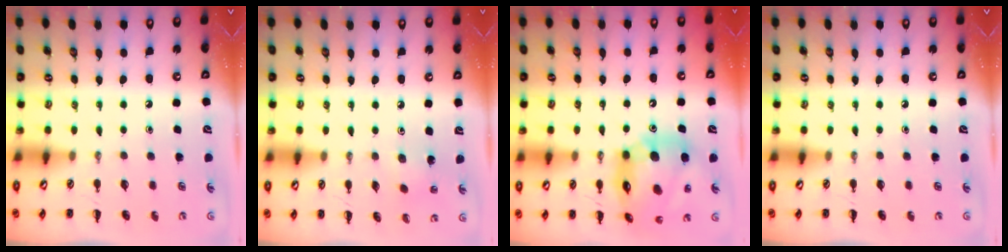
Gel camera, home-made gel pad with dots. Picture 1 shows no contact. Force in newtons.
{"total": 1.8, "press": 1.7, "slide": 0.7}
{"total": 18.1, "press": 17.4, "slide": 5.1}
{"total": 0.0}